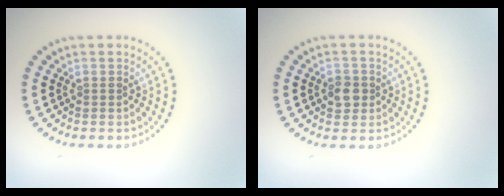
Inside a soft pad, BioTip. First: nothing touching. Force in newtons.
{"total": 2.0, "press": 1.9, "slide": 0.4}